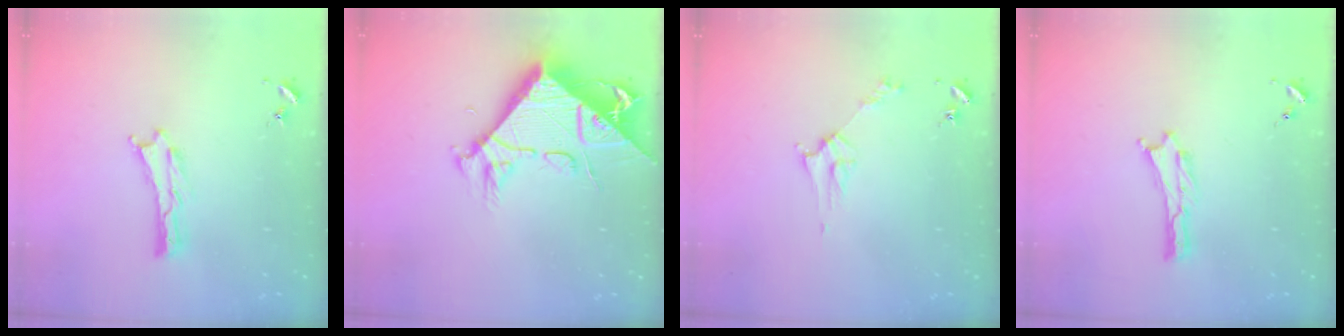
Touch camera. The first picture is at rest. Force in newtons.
{"total": 10.6, "press": 10.6, "slide": 1.1}
{"total": 2.8, "press": 2.8, "slide": 0.3}
{"total": 0.0}